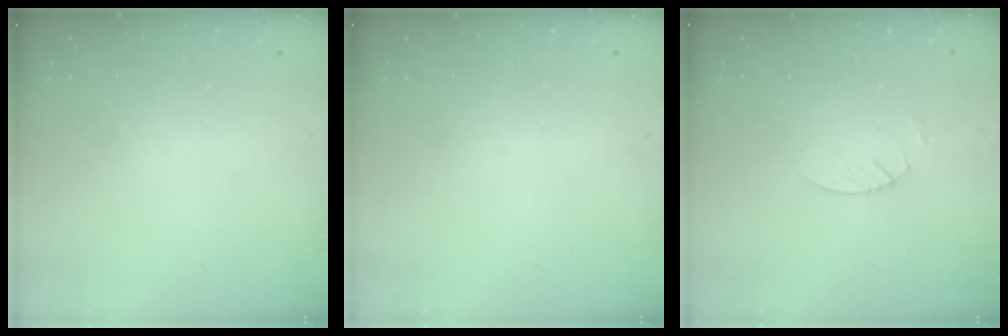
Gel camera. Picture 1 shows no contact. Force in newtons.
{"total": 0.0}
{"total": 3.0, "press": 3.0, "slide": 0.3}